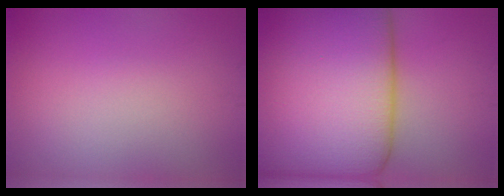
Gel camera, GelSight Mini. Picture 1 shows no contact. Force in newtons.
{"total": 20.4, "press": 20.4, "slide": 0.6}